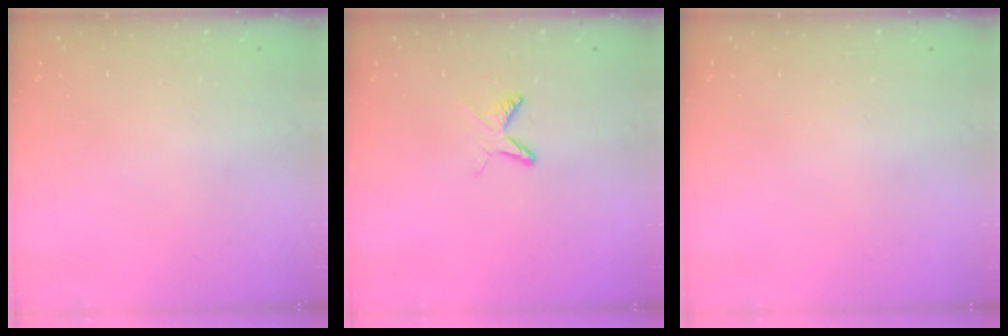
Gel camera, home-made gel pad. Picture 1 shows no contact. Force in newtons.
{"total": 5.7, "press": 5.7, "slide": 0.6}
{"total": 0.0}